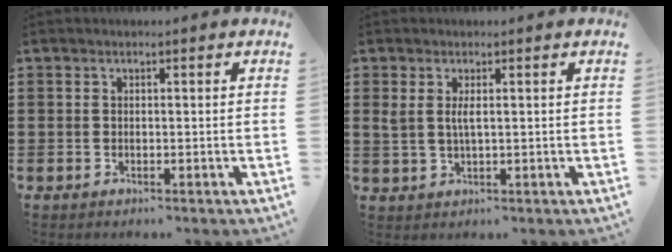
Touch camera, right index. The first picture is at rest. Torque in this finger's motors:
{"motor_torque": [0.06, 0.38, 0.05, 0.00]}